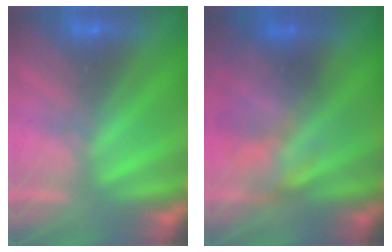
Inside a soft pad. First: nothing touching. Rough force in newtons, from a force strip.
{"total": 3.8}